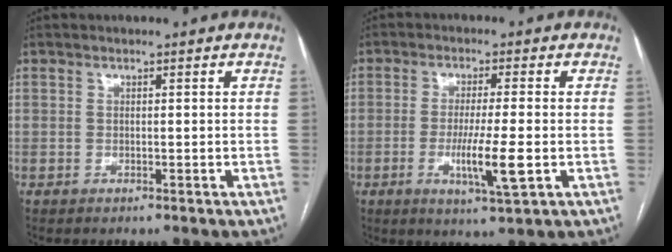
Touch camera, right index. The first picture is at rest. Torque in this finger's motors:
{"motor_torque": [0.27, -0.11, 0.20, 0.05]}